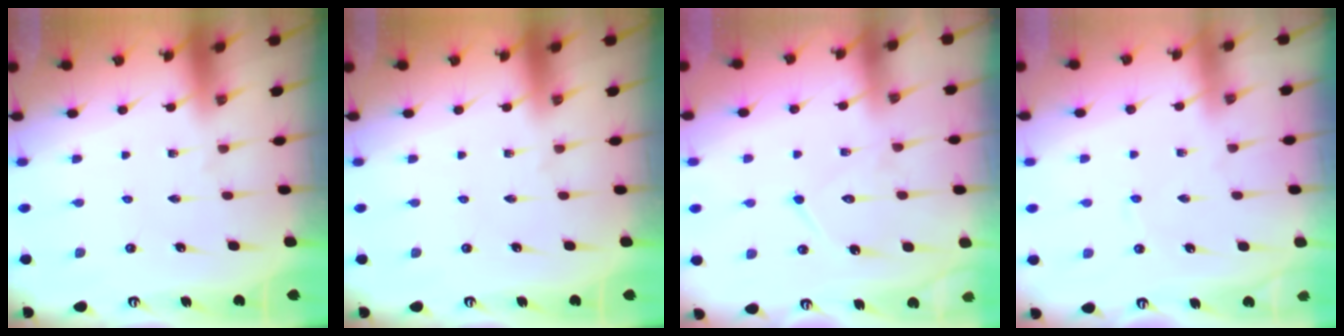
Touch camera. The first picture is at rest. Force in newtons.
{"total": 0.0}
{"total": 10.2, "press": 10.2, "slide": 0.9}
{"total": 1.3, "press": 1.3, "slide": 0.2}